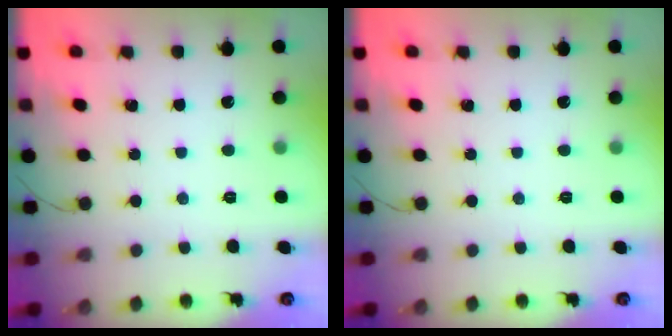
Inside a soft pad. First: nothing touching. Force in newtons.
{"total": 0.0}